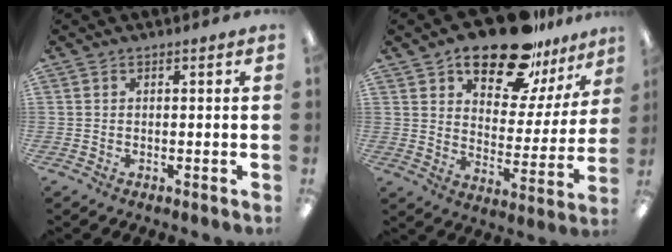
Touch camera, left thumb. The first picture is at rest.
{"total": 19.8, "force": [15.1, 8.0, 9.9], "torque": [-0.155, -0.095, 0.259]}